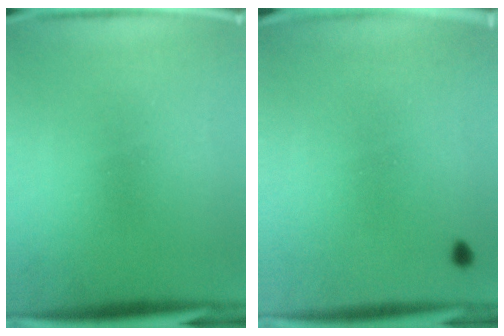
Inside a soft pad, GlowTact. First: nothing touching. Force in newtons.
{"total": 0.8}